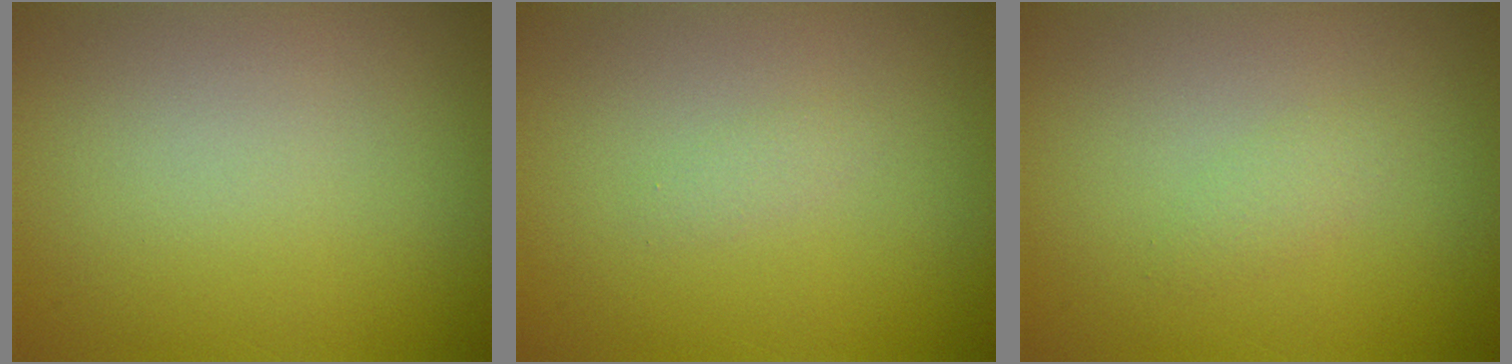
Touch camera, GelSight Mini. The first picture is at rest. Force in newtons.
{"total": 0.6, "press": 0.6, "slide": 0.0}
{"total": 0.9, "press": 0.9, "slide": 0.0}